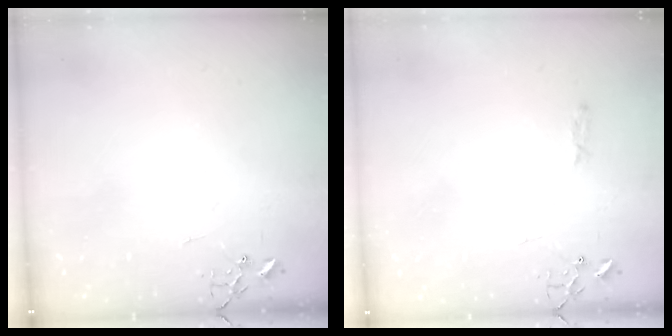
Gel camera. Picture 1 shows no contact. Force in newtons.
{"total": 3.3, "press": 3.3, "slide": 0.4}